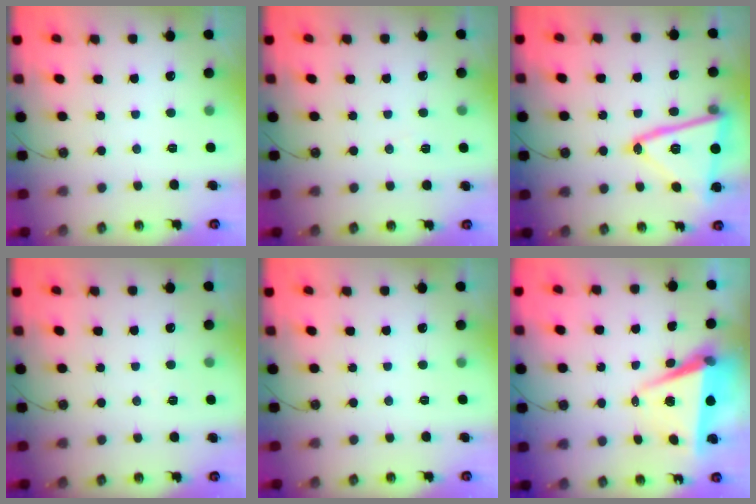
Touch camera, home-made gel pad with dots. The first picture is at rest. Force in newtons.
{"total": 3.0, "press": 2.2, "slide": 2.1}
{"total": 19.9, "press": 19.8, "slide": 1.5}
{"total": 4.6, "press": 1.3, "slide": 4.4}
{"total": 0.0}
{"total": 7.5, "press": 6.1, "slide": 4.4}